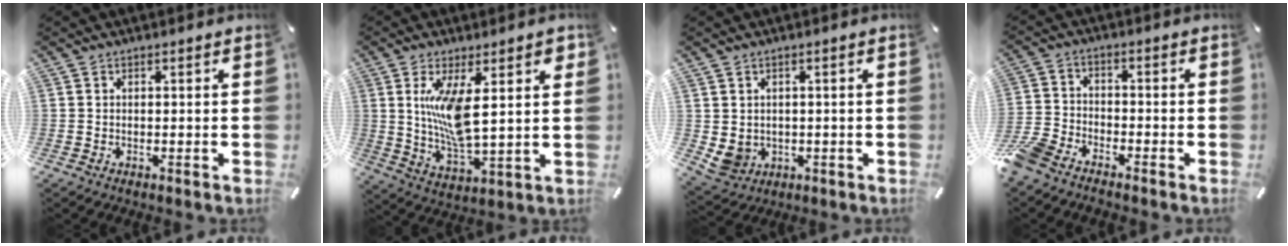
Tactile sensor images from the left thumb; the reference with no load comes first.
{"total": 12.6, "force": [4.0, 4.4, 11.1], "torque": [-0.223, -0.022, 0.059]}
{"total": 4.2, "force": [0.5, 4.1, 1.0], "torque": [-0.044, -0.004, 0.010]}
{"total": 7.0, "force": [-6.2, 2.6, 1.9], "torque": [-0.058, 0.020, -0.128]}